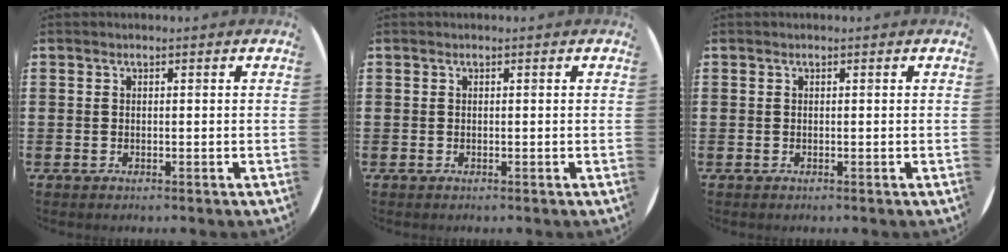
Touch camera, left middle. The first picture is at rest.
{"total": 0.0}
{"total": 0.0}